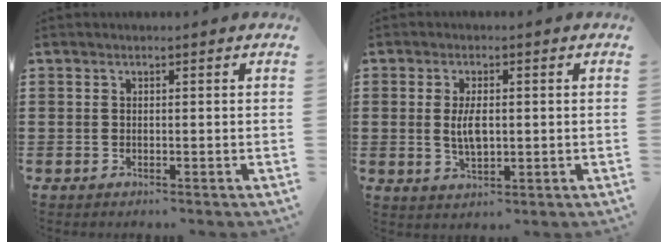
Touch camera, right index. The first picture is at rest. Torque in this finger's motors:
{"motor_torque": [2.14, 0.00, 0.19, 0.10]}